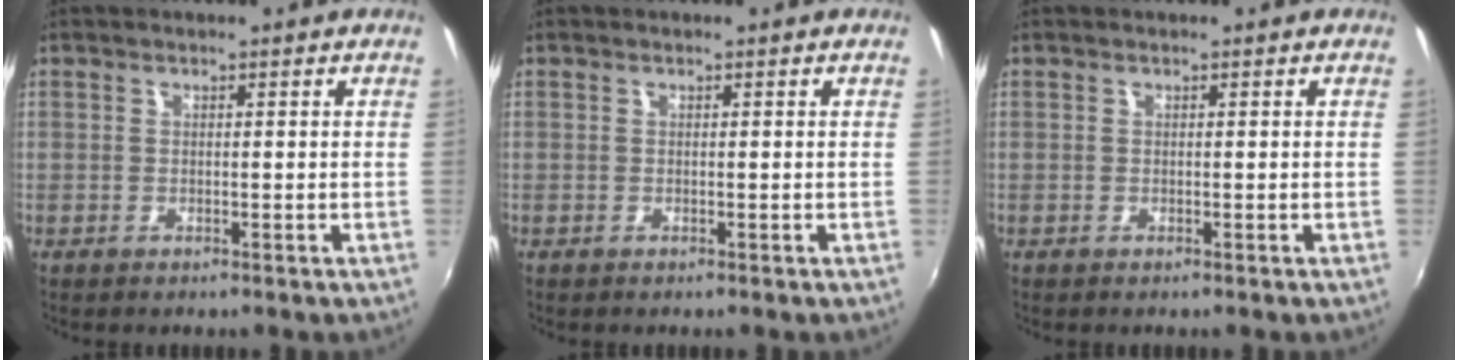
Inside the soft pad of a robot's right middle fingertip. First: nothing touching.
{"total": 0.0}
{"total": 0.0}